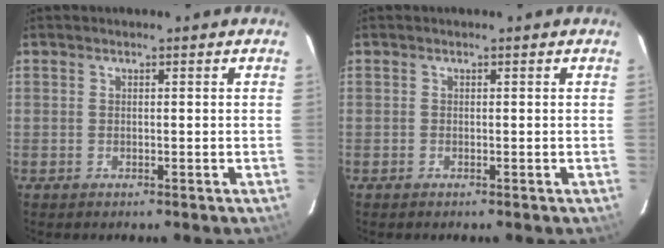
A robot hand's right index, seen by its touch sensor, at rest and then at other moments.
{"total": 0.0}